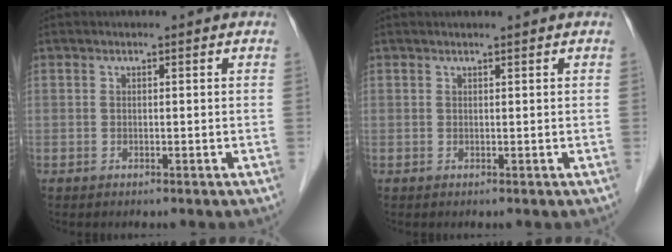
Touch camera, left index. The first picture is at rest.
{"total": 1.1, "force": [1.0, -0.1, 0.4], "torque": [-0.005, 0.008, 0.020]}